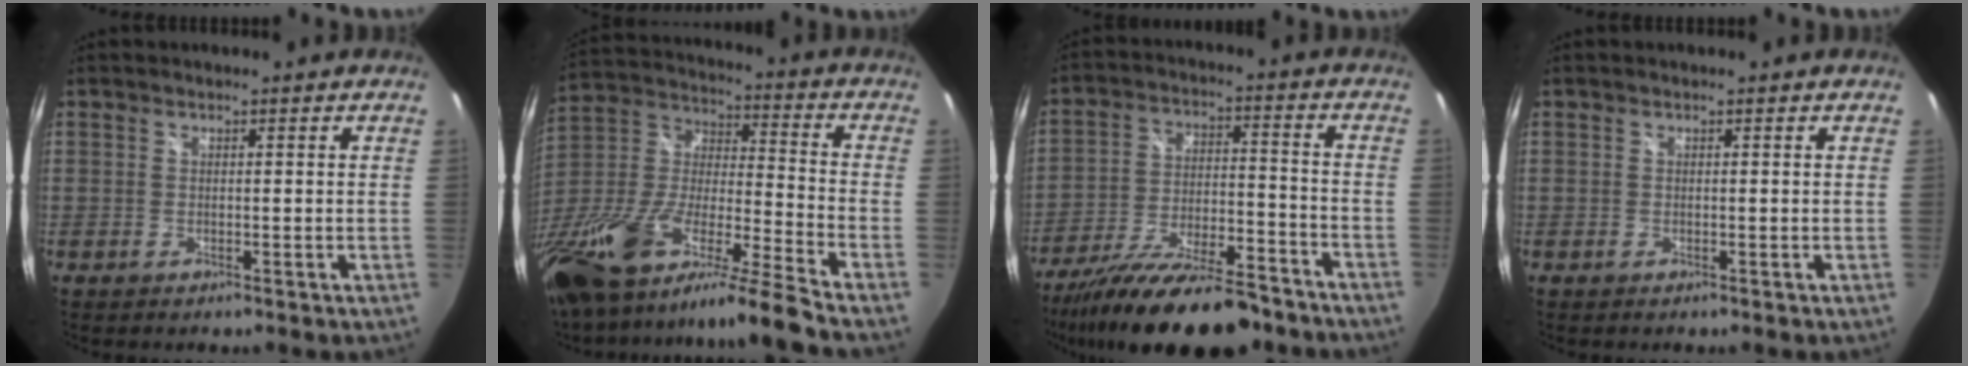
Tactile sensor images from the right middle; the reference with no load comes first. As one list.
[{"total": 27.2, "force": [-19.6, 1.7, 18.8], "torque": [-0.329, -0.056, -0.355]}, {"total": 21.6, "force": [-17.6, 5.0, 11.5], "torque": [-0.210, -0.040, -0.273]}, {"total": 0.0}]